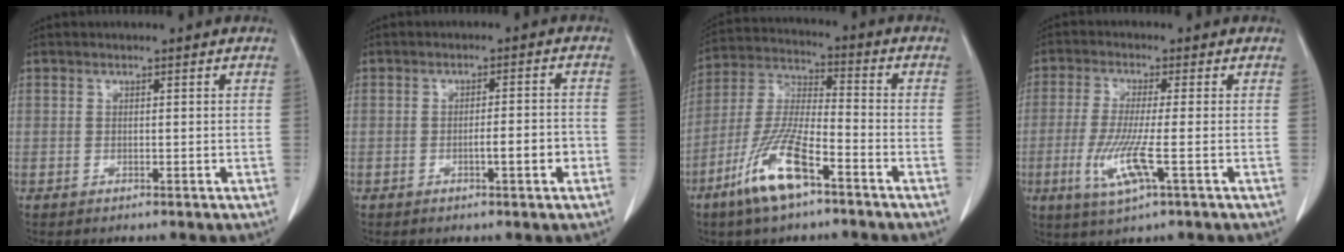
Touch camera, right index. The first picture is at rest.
{"total": 3.3, "force": [-1.3, 0.4, 3.1], "torque": [-0.043, 0.001, -0.019]}
{"total": 12.4, "force": [-7.1, 2.4, 9.9], "torque": [-0.211, -0.015, -0.137]}
{"total": 7.6, "force": [-2.4, 0.2, 7.2], "torque": [-0.151, -0.023, -0.048]}